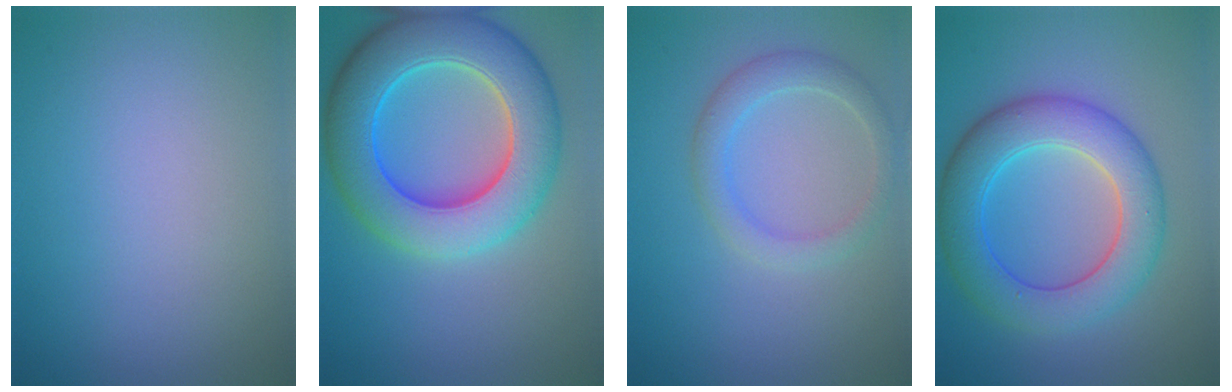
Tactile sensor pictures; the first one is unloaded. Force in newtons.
{"total": 10.6, "press": 10.6, "slide": 0.5}
{"total": 2.7, "press": 2.7, "slide": 0.0}
{"total": 7.4, "press": 7.4, "slide": 0.1}